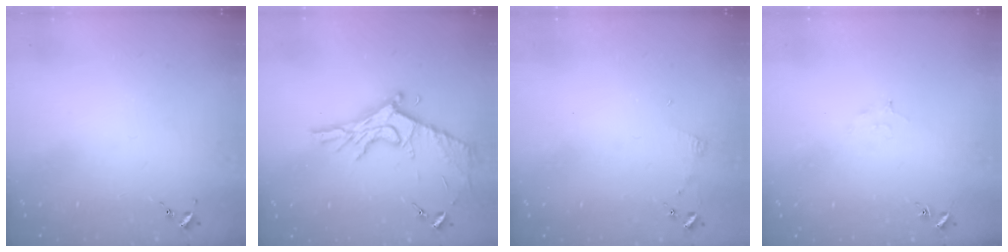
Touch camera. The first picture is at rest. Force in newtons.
{"total": 13.9, "press": 13.9, "slide": 0.7}
{"total": 3.6, "press": 3.6, "slide": 0.4}
{"total": 5.3, "press": 5.1, "slide": 1.0}